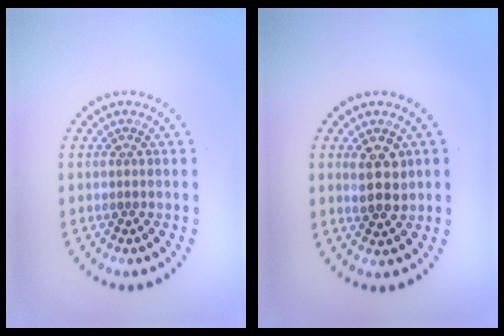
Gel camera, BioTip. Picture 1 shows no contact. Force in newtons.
{"total": 2.8, "press": 2.7, "slide": 0.7}